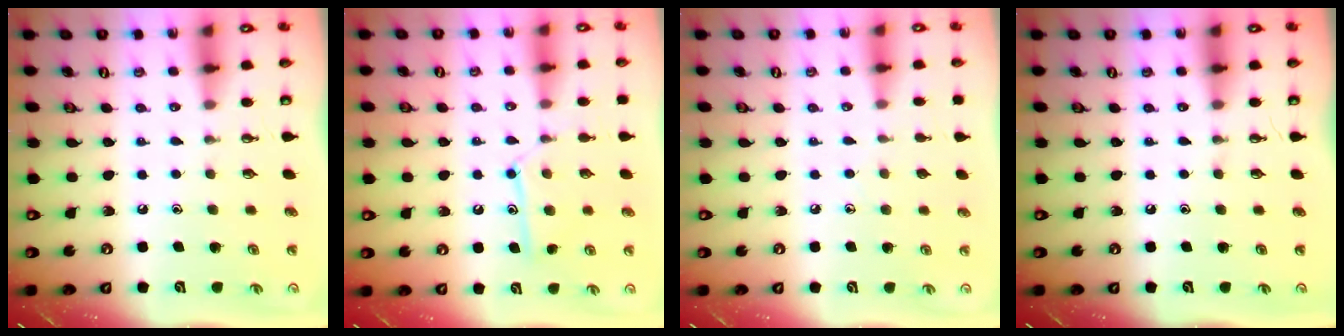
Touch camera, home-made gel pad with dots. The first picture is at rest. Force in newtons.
{"total": 12.3, "press": 12.3, "slide": 0.8}
{"total": 3.7, "press": 3.7, "slide": 0.5}
{"total": 0.0}